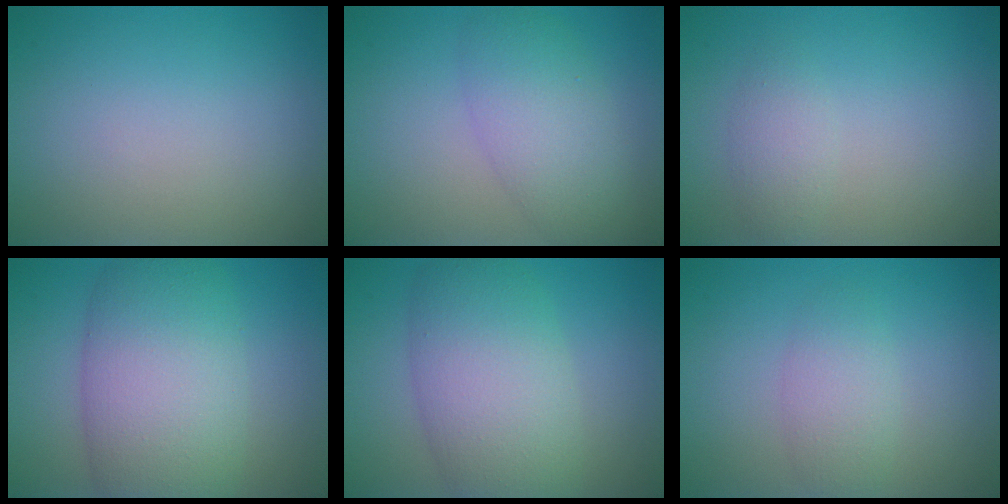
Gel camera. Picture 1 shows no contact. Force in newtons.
{"total": 4.5, "press": 4.5, "slide": 0.1}
{"total": 1.6, "press": 1.6, "slide": 0.1}
{"total": 9.9, "press": 9.9, "slide": 0.5}
{"total": 8.0, "press": 8.0, "slide": 0.6}
{"total": 2.4, "press": 2.4, "slide": 0.1}